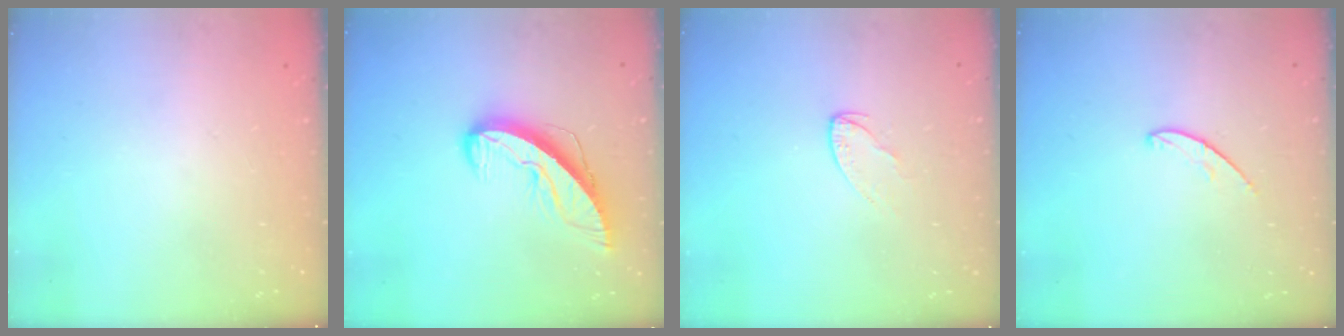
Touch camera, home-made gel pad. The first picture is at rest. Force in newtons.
{"total": 10.0, "press": 9.9, "slide": 1.2}
{"total": 4.5, "press": 4.5, "slide": 0.4}
{"total": 4.6, "press": 4.6, "slide": 0.4}